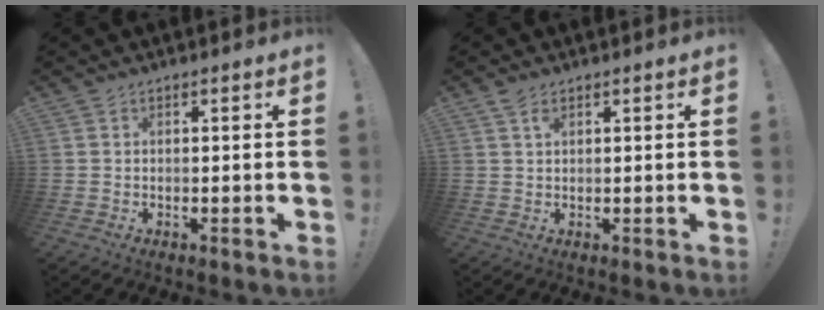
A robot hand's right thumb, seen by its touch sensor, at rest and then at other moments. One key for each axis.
{"total": 2.1, "fx": 1.4, "fy": 0.9, "fz": 1.3, "tx": -0.023, "ty": -0.003, "tz": 0.024}